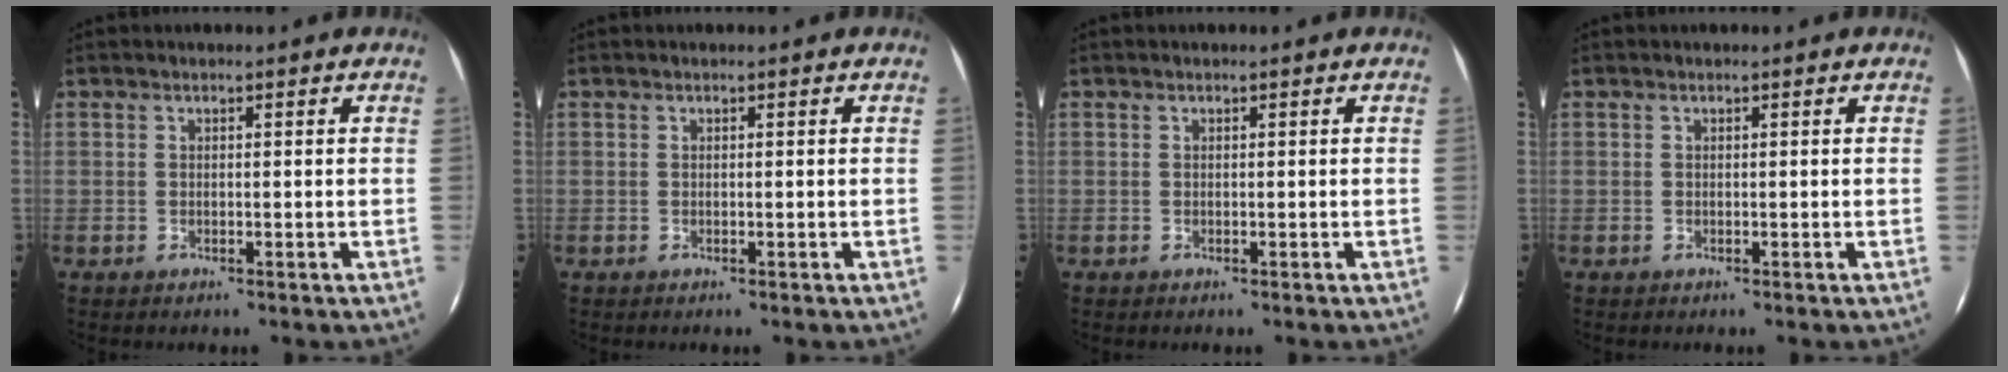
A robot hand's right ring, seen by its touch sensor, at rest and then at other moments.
{"total": 0.0}
{"total": 0.0}
{"total": 0.0}